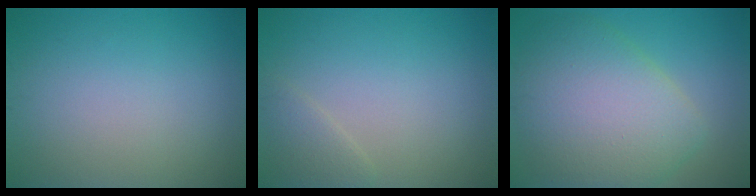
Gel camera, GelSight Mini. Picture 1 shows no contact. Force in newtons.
{"total": 1.6, "press": 1.6, "slide": 0.1}
{"total": 8.7, "press": 8.7, "slide": 0.3}